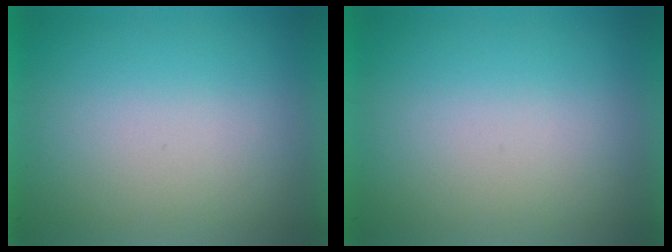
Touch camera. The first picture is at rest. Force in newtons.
{"total": 0.0}